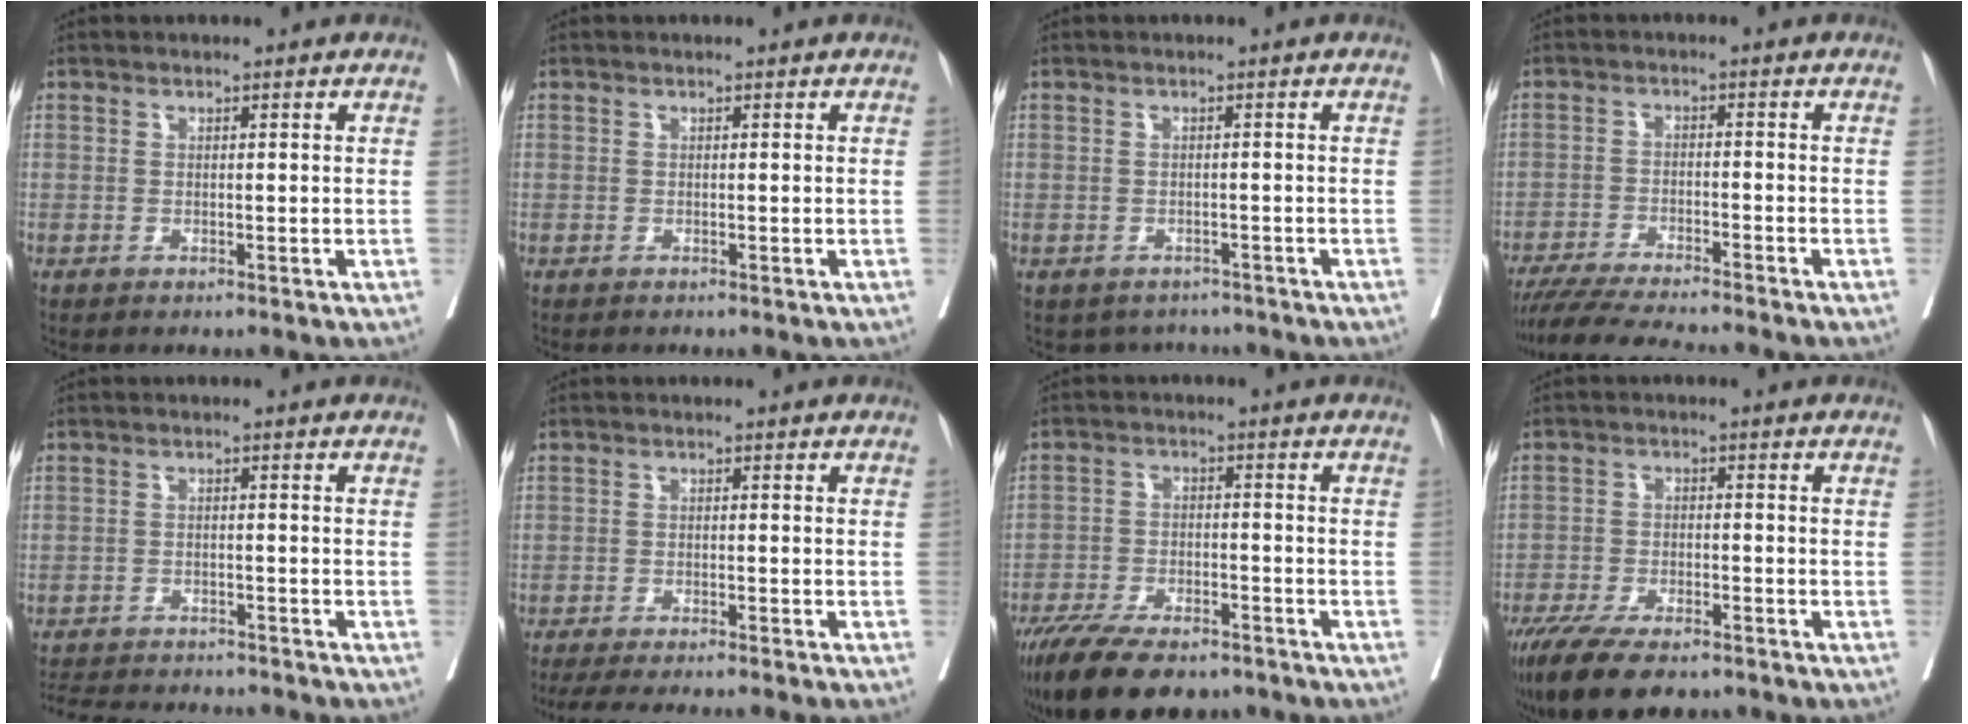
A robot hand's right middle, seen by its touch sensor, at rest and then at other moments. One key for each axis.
{"total": 0.0}
{"total": 3.9, "fx": -3.4, "fy": 2.0, "fz": 0.1, "tx": 0.007, "ty": 0.011, "tz": -0.043}
{"total": 10.9, "fx": -9.7, "fy": -0.1, "fz": 4.9, "tx": -0.071, "ty": -0.022, "tz": -0.158}
{"total": 13.5, "fx": -12.5, "fy": 2.8, "fz": 4.4, "tx": -0.089, "ty": -0.005, "tz": -0.170}
{"total": 12.7, "fx": -11.3, "fy": 0.7, "fz": 5.8, "tx": -0.071, "ty": -0.023, "tz": -0.155}
{"total": 15.2, "fx": -11.8, "fy": 5.1, "fz": 8.1, "tx": -0.151, "ty": -0.018, "tz": -0.187}
{"total": 12.9, "fx": -9.9, "fy": 3.9, "fz": 7.3, "tx": -0.129, "ty": -0.021, "tz": -0.159}